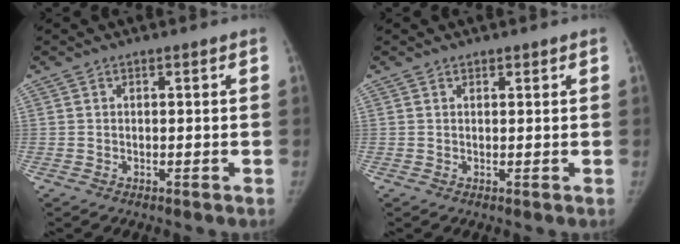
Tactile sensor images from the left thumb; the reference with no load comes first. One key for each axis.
{"total": 0.6, "fx": 0.5, "fy": 0.3, "fz": 0.1, "tx": 0.006, "ty": -0.004, "tz": 0.007}